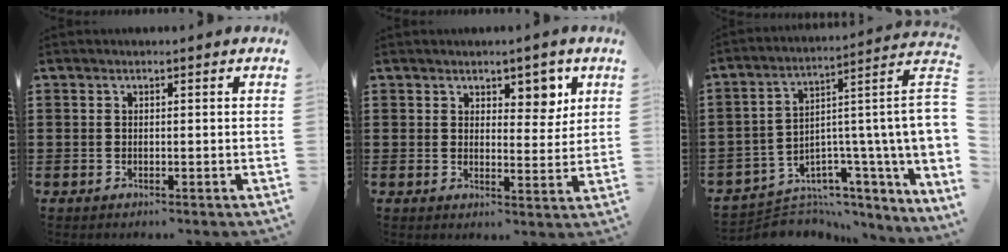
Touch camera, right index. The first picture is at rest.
{"total": 4.6, "force": [3.3, 2.5, 2.1], "torque": [-0.028, -0.005, 0.054]}
{"total": 6.5, "force": [0.0, 2.1, 6.1], "torque": [-0.118, -0.032, -0.001]}